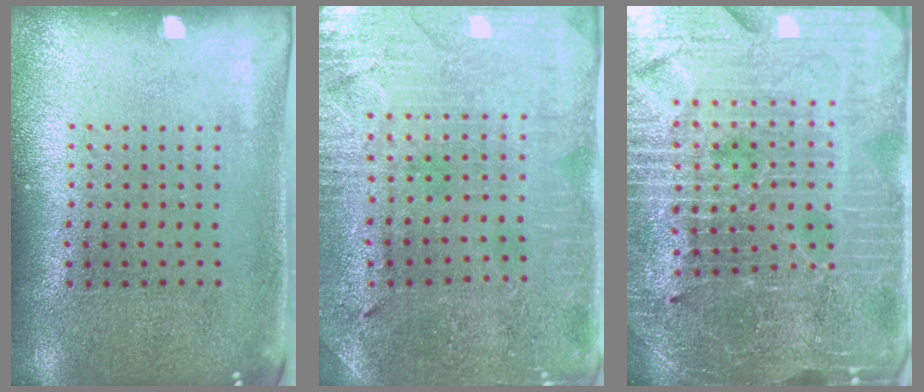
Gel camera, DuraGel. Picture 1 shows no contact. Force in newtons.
{"total": 1.0, "press": 0.9, "slide": 0.2}
{"total": 5.2, "press": 4.8, "slide": 1.8}